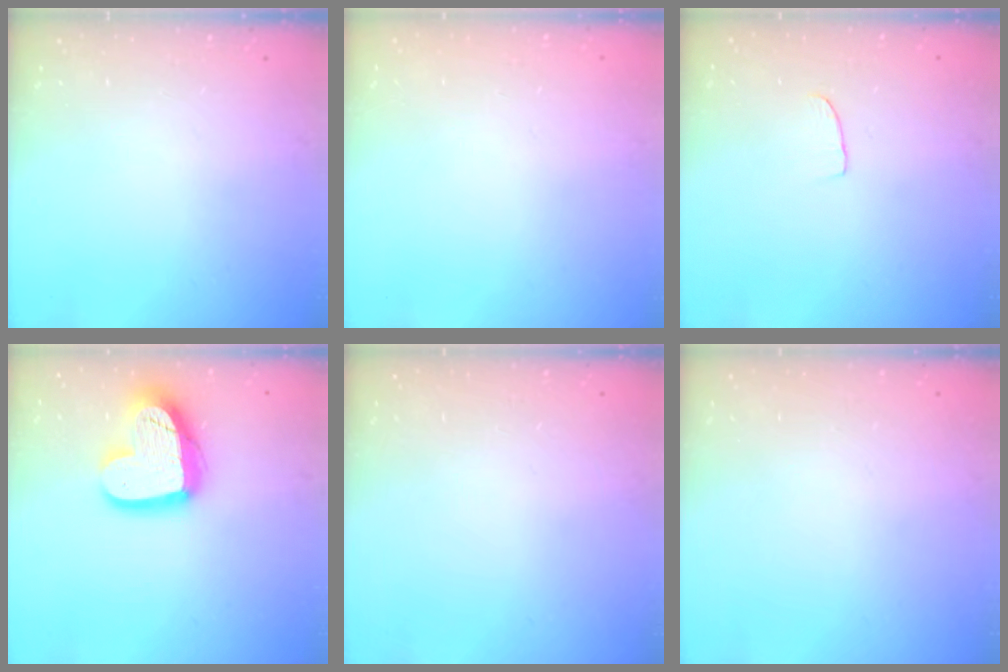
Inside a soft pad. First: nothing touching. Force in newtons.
{"total": 0.0}
{"total": 3.1, "press": 3.1, "slide": 0.2}
{"total": 18.3, "press": 18.2, "slide": 1.6}
{"total": 0.0}
{"total": 0.0}